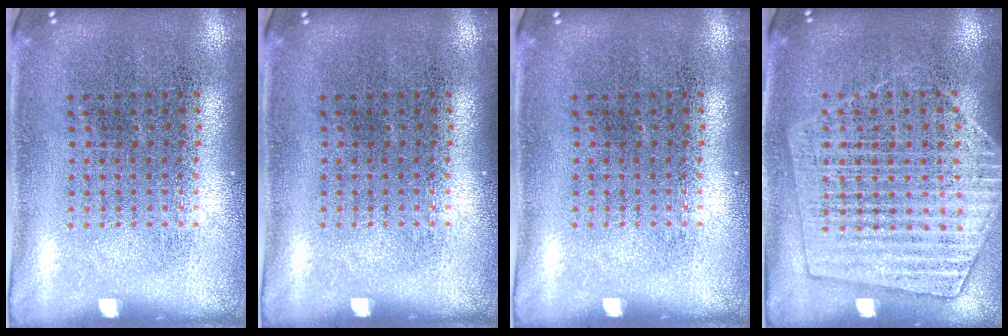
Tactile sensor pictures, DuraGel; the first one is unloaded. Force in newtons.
{"total": 0.0}
{"total": 0.0}
{"total": 1.4, "press": 1.4, "slide": 0.3}